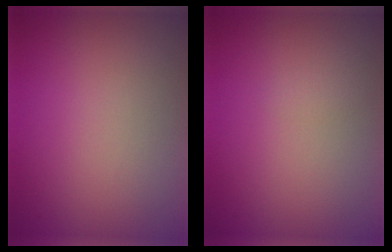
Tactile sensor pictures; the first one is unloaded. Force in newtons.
{"total": 0.6, "press": 0.6, "slide": 0.0}